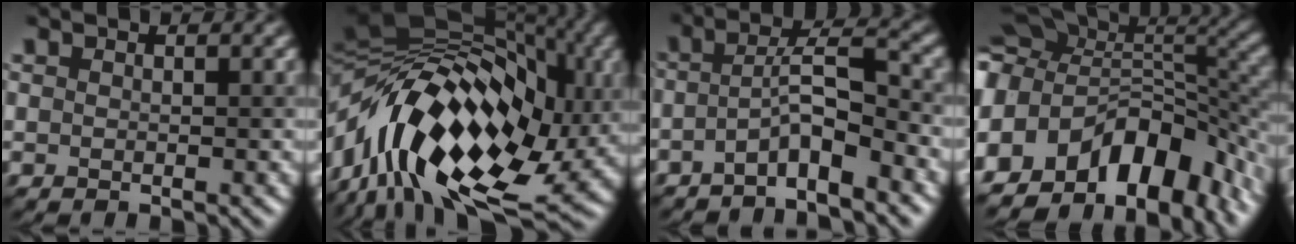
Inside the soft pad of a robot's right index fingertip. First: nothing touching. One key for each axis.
{"total": 18.2, "fx": -1.3, "fy": 11.0, "fz": 14.4, "tx": -0.246, "ty": 0.014, "tz": -0.027}
{"total": 4.7, "fx": -2.8, "fy": 0.7, "fz": 3.8, "tx": -0.060, "ty": 0.023, "tz": -0.056}
{"total": 13.3, "fx": -5.9, "fy": 7.8, "fz": 9.0, "tx": -0.156, "ty": 0.021, "tz": -0.095}